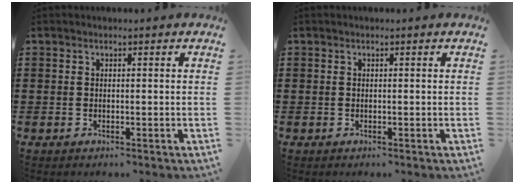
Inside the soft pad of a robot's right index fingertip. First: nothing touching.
{"total": 0.0}